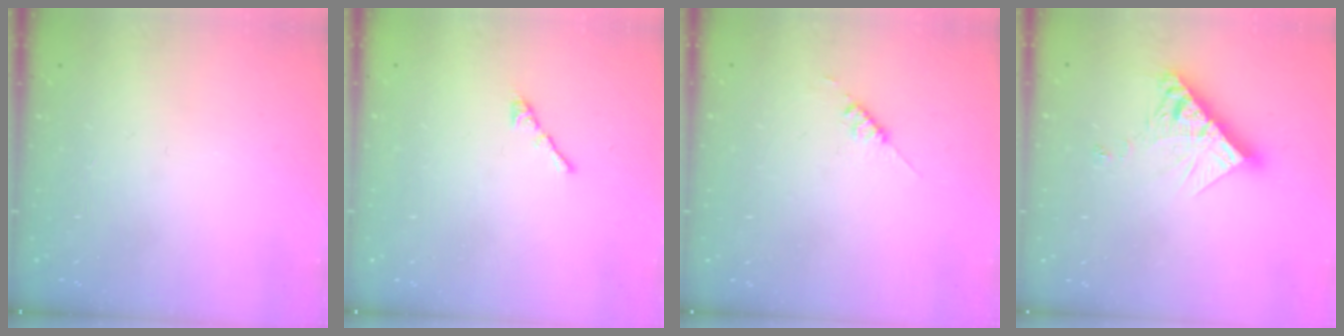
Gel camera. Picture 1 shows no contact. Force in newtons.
{"total": 0.6, "press": 0.4, "slide": 0.4}
{"total": 2.6, "press": 2.6, "slide": 0.3}
{"total": 11.4, "press": 11.3, "slide": 1.2}